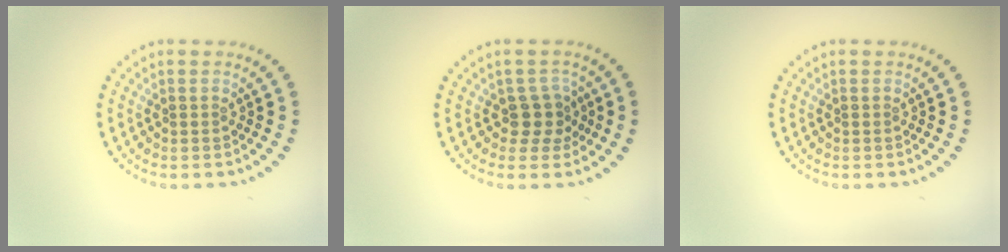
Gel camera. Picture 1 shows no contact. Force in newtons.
{"total": 2.2, "press": 1.9, "slide": 1.2}
{"total": 0.0}